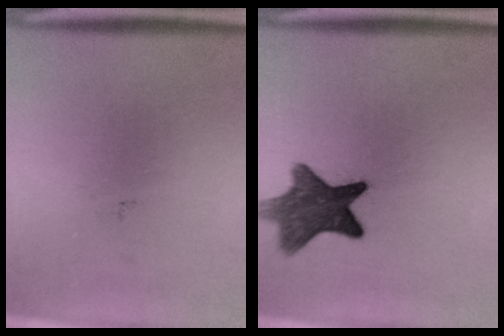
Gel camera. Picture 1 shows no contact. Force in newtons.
{"total": 9.7}